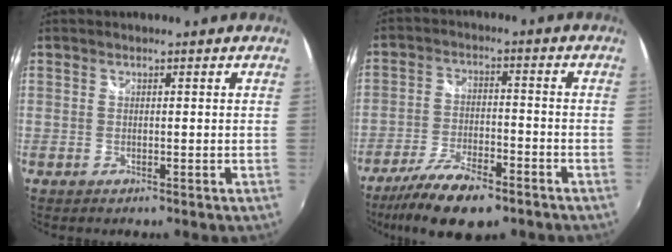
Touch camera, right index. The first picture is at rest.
{"total": 13.2, "force": [-9.8, 3.4, 8.3], "torque": [-0.184, -0.034, -0.176]}